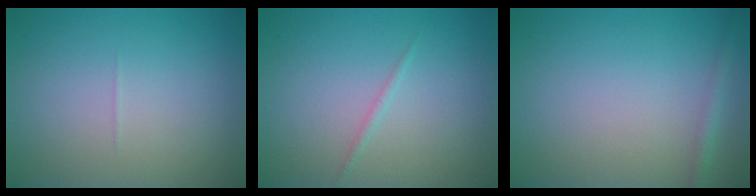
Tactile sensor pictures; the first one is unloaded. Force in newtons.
{"total": 0.6, "press": 0.6, "slide": 0.1}
{"total": 1.3, "press": 1.3, "slide": 0.0}